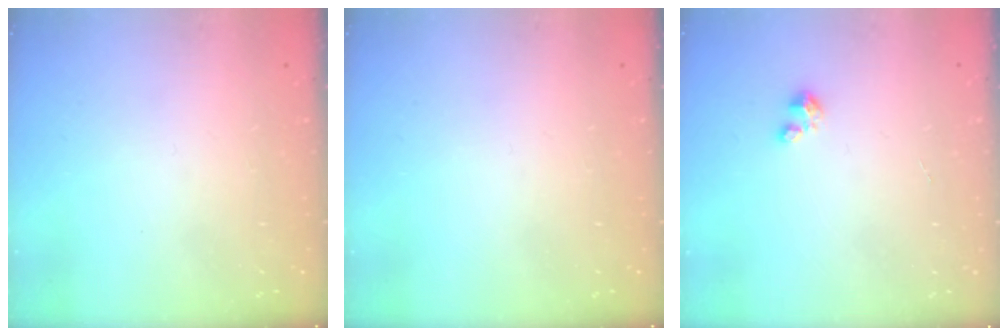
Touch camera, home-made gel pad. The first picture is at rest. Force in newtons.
{"total": 0.0}
{"total": 1.5, "press": 1.5, "slide": 0.1}